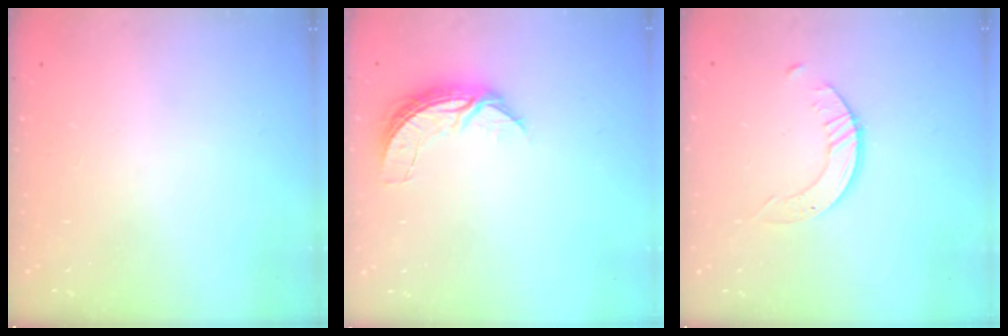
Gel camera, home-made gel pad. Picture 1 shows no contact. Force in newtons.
{"total": 6.9, "press": 6.8, "slide": 0.5}
{"total": 2.5, "press": 2.5, "slide": 0.3}